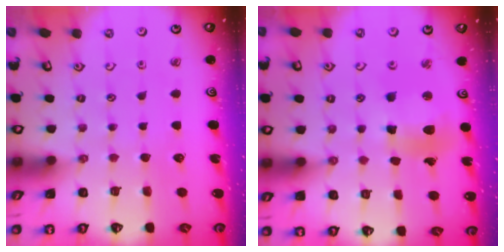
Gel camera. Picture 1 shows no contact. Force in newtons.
{"total": 11.7, "press": 11.6, "slide": 1.4}